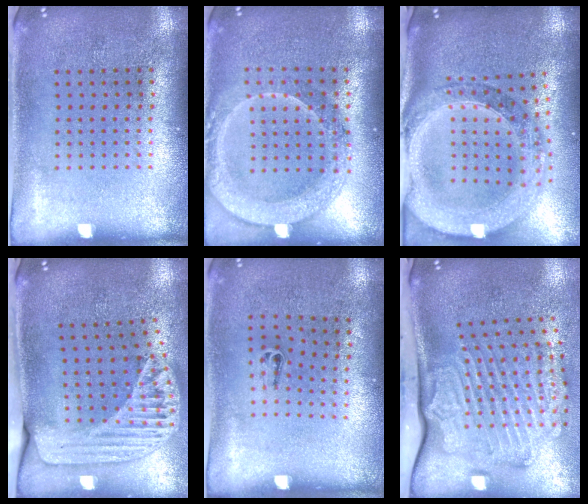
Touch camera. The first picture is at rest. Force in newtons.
{"total": 2.1, "press": 2.0, "slide": 0.7}
{"total": 2.6, "press": 2.3, "slide": 1.3}
{"total": 1.8, "press": 1.5, "slide": 1.0}
{"total": 0.5, "press": 0.2, "slide": 0.5}
{"total": 3.6, "press": 2.4, "slide": 2.6}